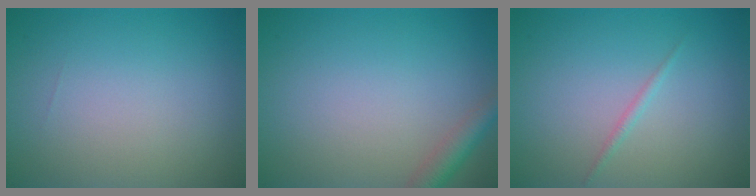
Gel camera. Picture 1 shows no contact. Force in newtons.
{"total": 2.4, "press": 2.4, "slide": 0.2}
{"total": 0.7, "press": 0.7, "slide": 0.1}